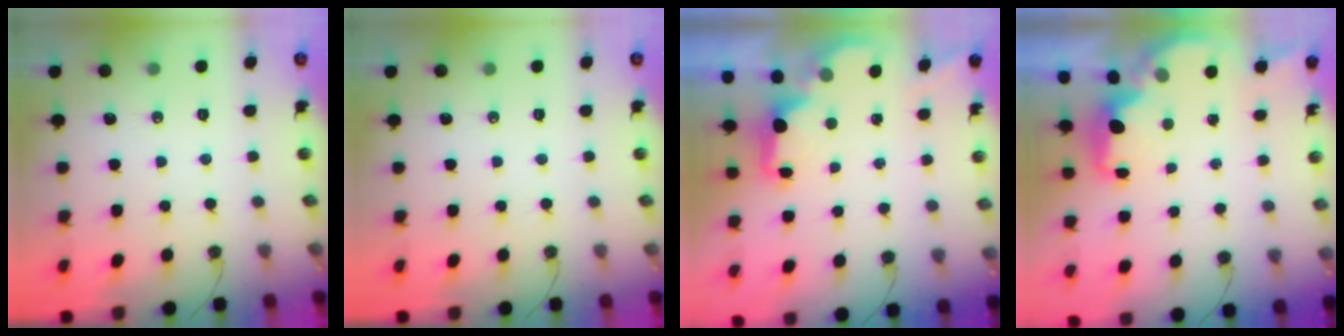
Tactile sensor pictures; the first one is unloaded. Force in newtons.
{"total": 0.0}
{"total": 2.1, "press": 1.9, "slide": 0.8}
{"total": 2.1, "press": 2.0, "slide": 0.7}